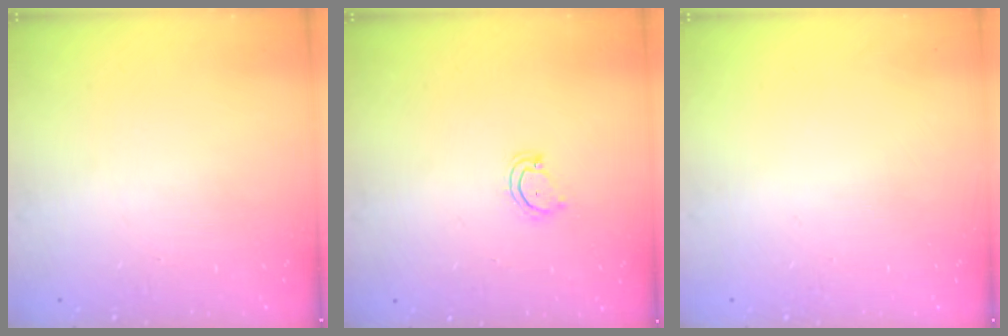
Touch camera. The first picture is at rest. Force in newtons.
{"total": 3.6, "press": 3.6, "slide": 0.3}
{"total": 0.0}